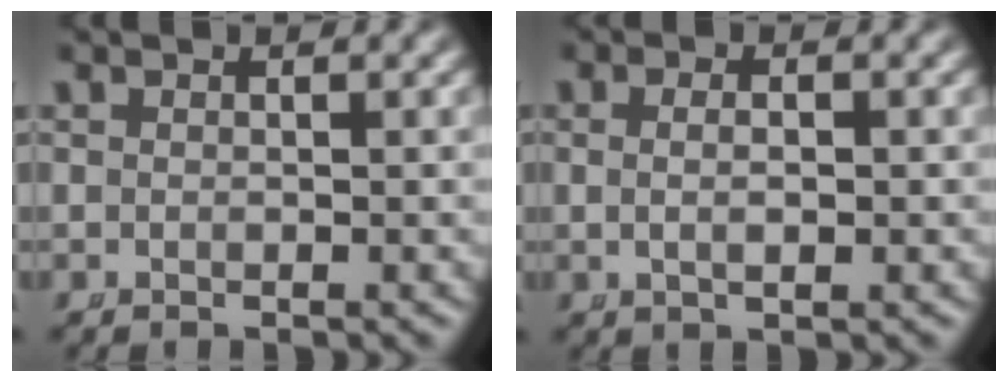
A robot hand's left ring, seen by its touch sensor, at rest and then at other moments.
{"total": 1.8, "force": [-0.2, 0.5, 1.7], "torque": [-0.030, -0.007, 0.001]}